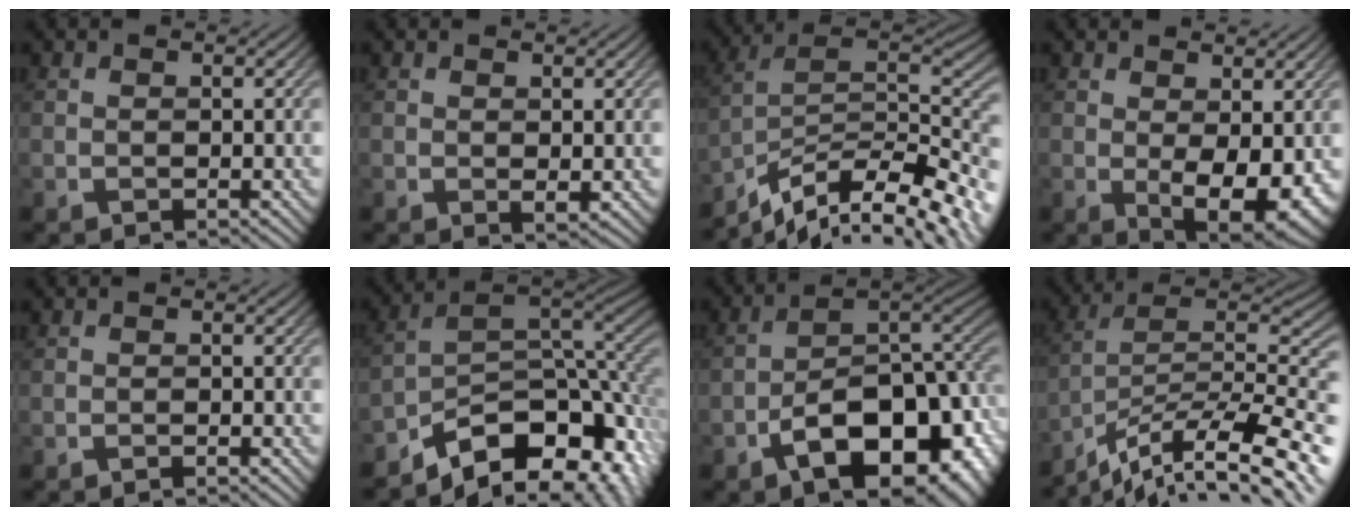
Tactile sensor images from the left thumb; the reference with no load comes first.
{"total": 1.0, "force": [0.3, 0.4, 0.8], "torque": [-0.011, -0.008, 0.008]}
{"total": 13.7, "force": [-9.3, 5.1, 8.6], "torque": [-0.167, -0.010, -0.136]}
{"total": 6.8, "force": [-0.4, 3.2, 6.0], "torque": [-0.104, -0.021, 0.006]}
{"total": 0.7, "force": [-0.6, 0.0, 0.4], "torque": [-0.007, 0.002, -0.012]}
{"total": 13.6, "force": [-7.5, 7.6, 8.4], "torque": [-0.141, -0.030, -0.107]}
{"total": 15.4, "force": [-6.1, 8.4, 11.5], "torque": [-0.148, -0.019, -0.098]}
{"total": 14.8, "force": [-10.0, 4.0, 10.0], "torque": [-0.184, -0.002, -0.160]}